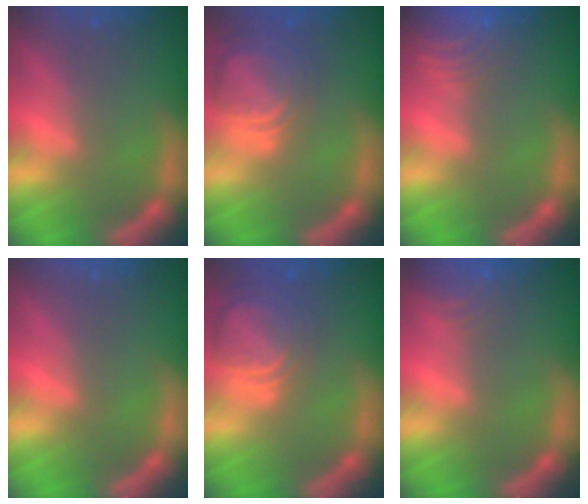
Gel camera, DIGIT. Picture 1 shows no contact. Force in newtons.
{"total": 6.5}
{"total": 8.5}
{"total": 0.0}
{"total": 6.5}
{"total": 4.0}